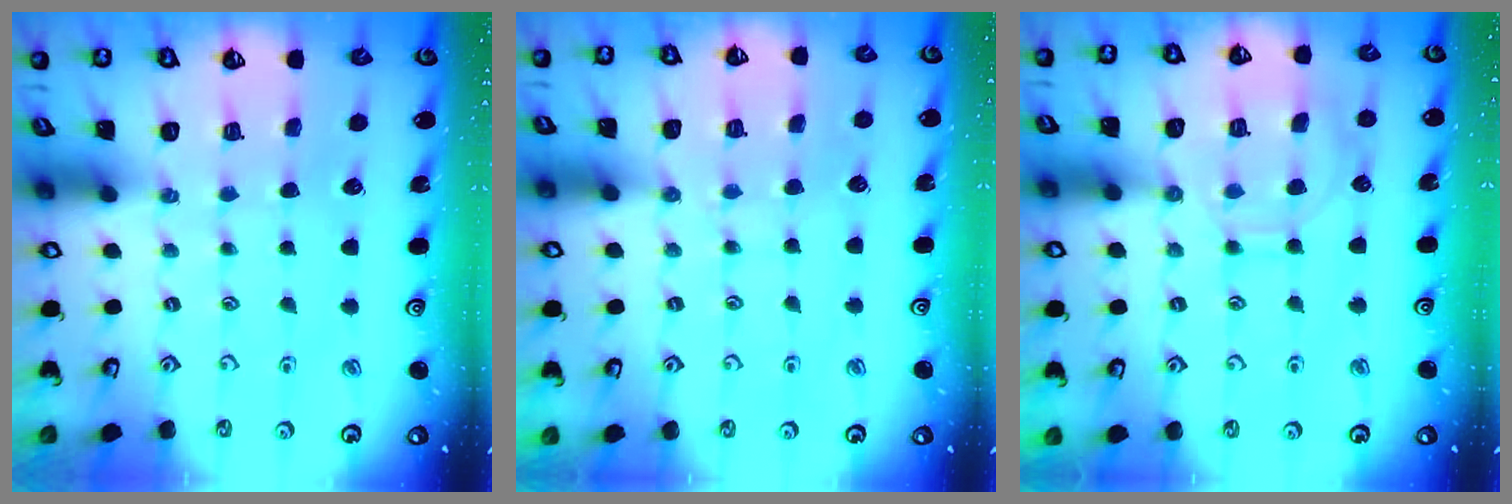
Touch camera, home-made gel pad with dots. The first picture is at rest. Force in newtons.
{"total": 5.8, "press": 5.7, "slide": 0.6}
{"total": 9.1, "press": 9.1, "slide": 1.0}